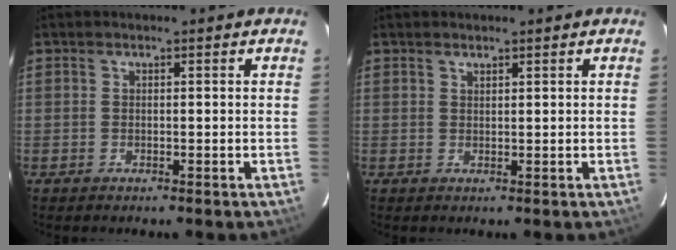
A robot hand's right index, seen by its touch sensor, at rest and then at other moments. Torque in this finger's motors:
{"motor_torque": [0.08, 0.17, -0.03, -0.01]}